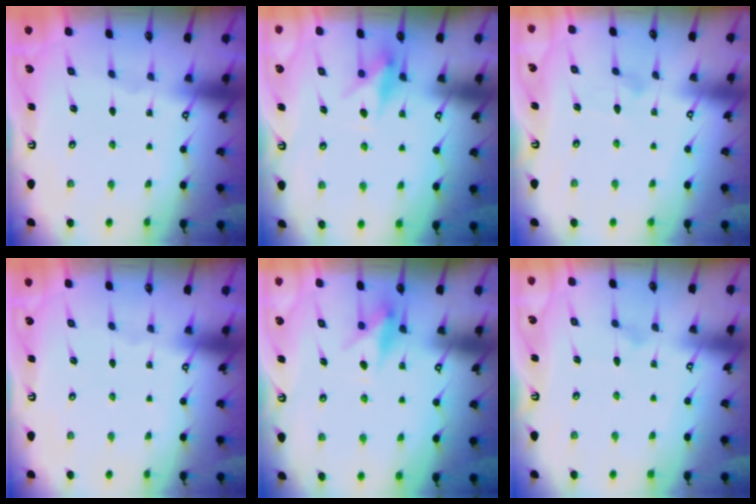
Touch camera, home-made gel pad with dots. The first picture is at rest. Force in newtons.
{"total": 9.5, "press": 9.5, "slide": 0.4}
{"total": 7.4, "press": 7.4, "slide": 0.4}
{"total": 0.0}
{"total": 9.5, "press": 9.5, "slide": 0.4}
{"total": 8.0, "press": 7.9, "slide": 0.5}